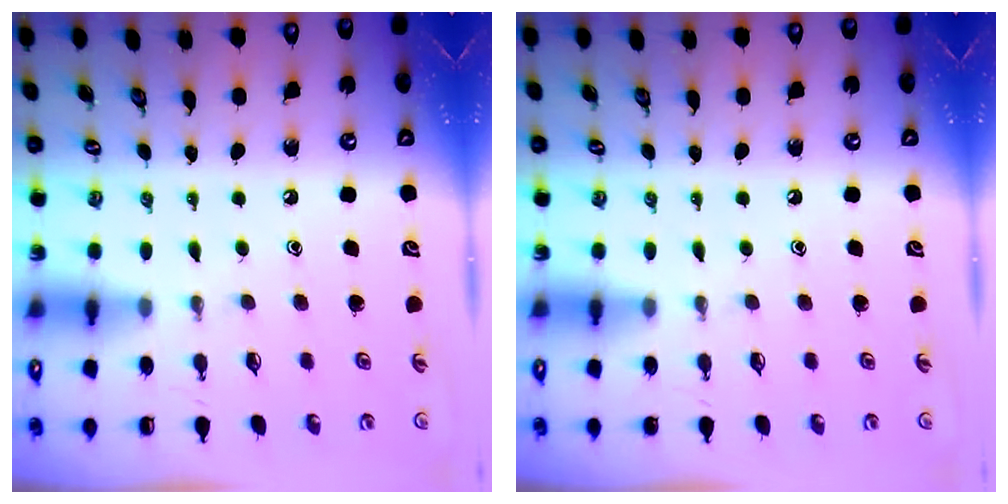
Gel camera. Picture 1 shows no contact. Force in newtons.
{"total": 0.0}